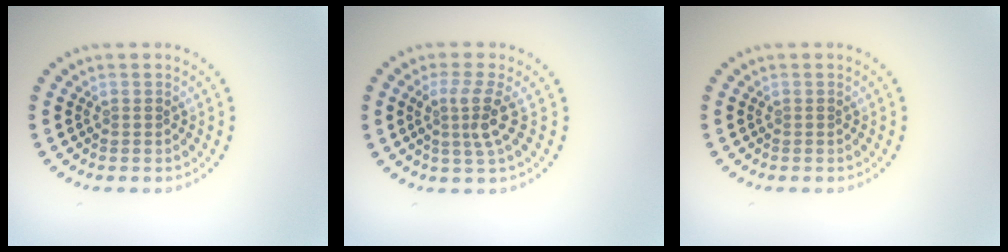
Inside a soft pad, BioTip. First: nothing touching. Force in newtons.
{"total": 2.9, "press": 2.1, "slide": 2.0}
{"total": 0.0}